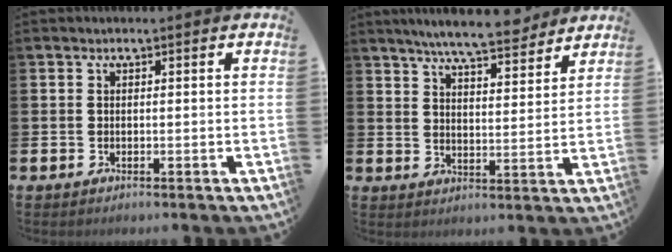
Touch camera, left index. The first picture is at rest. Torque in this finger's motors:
{"motor_torque": [0.31, -0.38, 0.82, 0.21]}